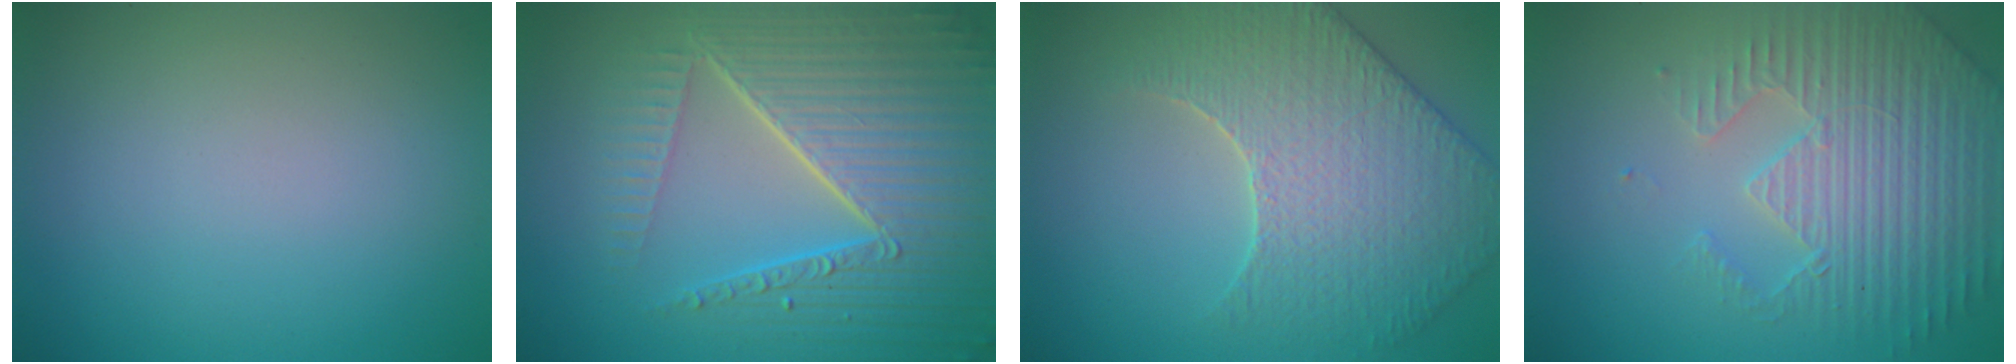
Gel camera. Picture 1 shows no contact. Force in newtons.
{"total": 9.0, "press": 6.2, "slide": 6.6}
{"total": 5.5, "press": 5.2, "slide": 1.8}
{"total": 4.5, "press": 4.5, "slide": 0.8}